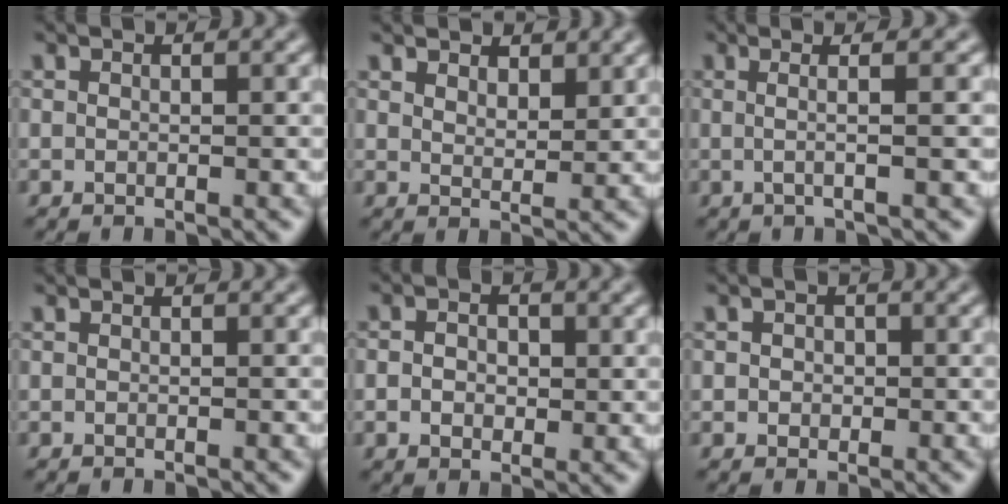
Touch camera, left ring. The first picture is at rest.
{"total": 2.8, "force": [2.4, 1.0, 1.1], "torque": [-0.022, 0.000, 0.040]}
{"total": 3.1, "force": [0.6, 0.9, 2.9], "torque": [-0.041, 0.002, -0.018]}
{"total": 0.0}
{"total": 2.5, "force": [0.2, 1.8, 1.8], "torque": [-0.035, 0.002, -0.002]}
{"total": 1.6, "force": [0.4, 1.3, 0.6], "torque": [0.000, 0.006, -0.003]}